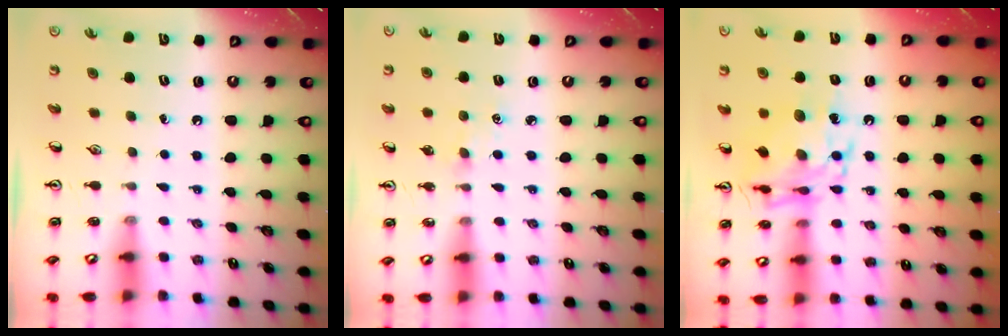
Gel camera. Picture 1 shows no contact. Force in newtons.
{"total": 1.9, "press": 1.9, "slide": 0.3}
{"total": 12.9, "press": 12.9, "slide": 1.0}